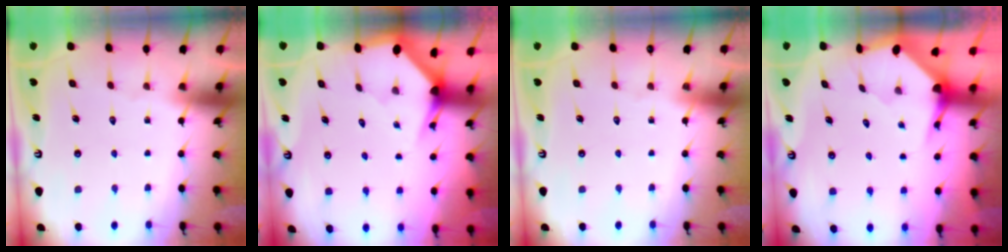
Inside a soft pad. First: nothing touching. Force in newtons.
{"total": 2.8, "press": 2.8, "slide": 0.1}
{"total": 0.0}
{"total": 3.7, "press": 3.6, "slide": 0.5}